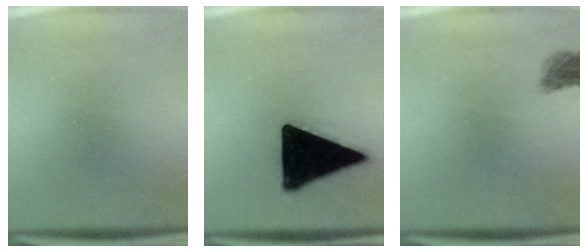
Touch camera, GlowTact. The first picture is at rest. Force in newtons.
{"total": 20.3}
{"total": 2.2}